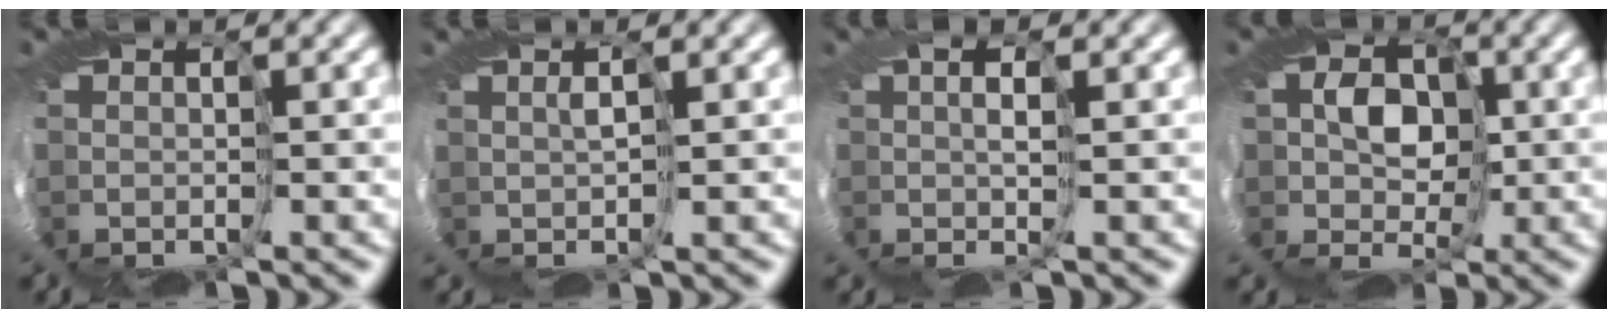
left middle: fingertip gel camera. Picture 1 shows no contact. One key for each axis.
{"total": 2.5, "fx": 0.7, "fy": -2.2, "fz": -0.9, "tx": 0.018, "ty": 0.017, "tz": 0.000}
{"total": 2.5, "fx": 0.3, "fy": -2.5, "fz": 0.0, "tx": 0.008, "ty": 0.008, "tz": -0.016}
{"total": 3.1, "fx": 0.5, "fy": 2.6, "fz": 1.7, "tx": -0.002, "ty": 0.013, "tz": -0.025}